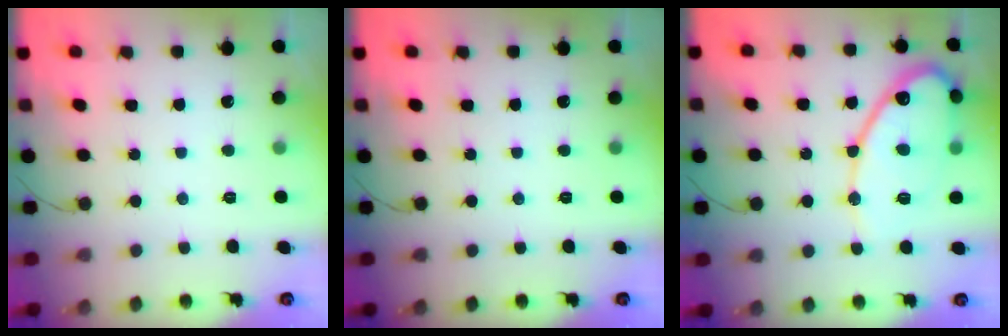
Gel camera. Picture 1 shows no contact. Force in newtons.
{"total": 0.0}
{"total": 15.4, "press": 15.3, "slide": 1.2}